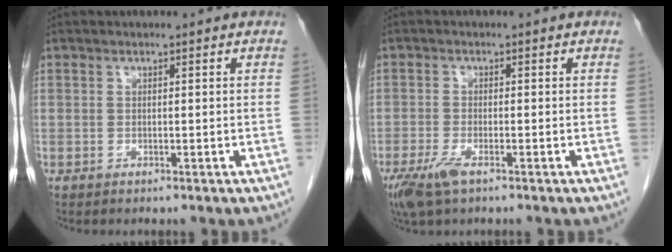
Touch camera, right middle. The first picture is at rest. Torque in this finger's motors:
{"motor_torque": [0.39, -0.20, 0.03, 0.05]}